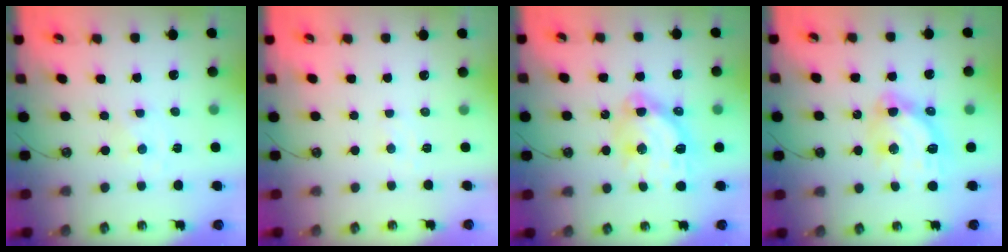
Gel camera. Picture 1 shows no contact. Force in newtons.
{"total": 5.6, "press": 5.6, "slide": 0.6}
{"total": 14.7, "press": 14.6, "slide": 1.6}
{"total": 14.5, "press": 14.4, "slide": 1.3}